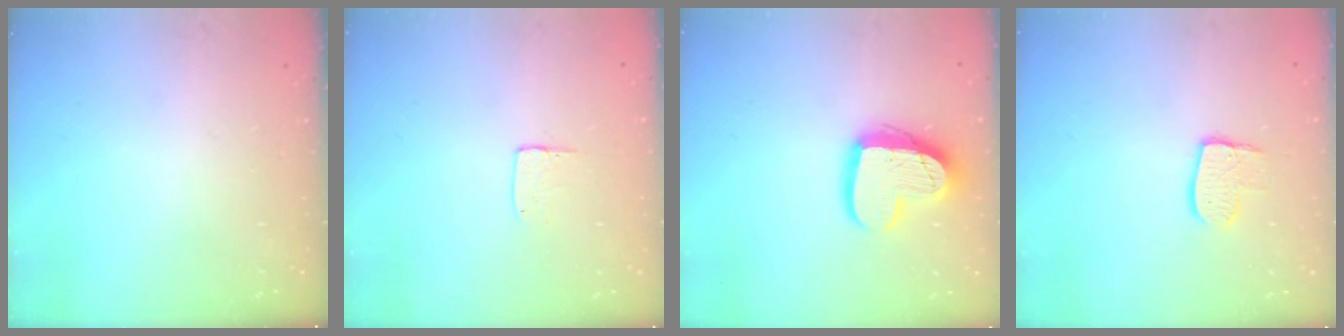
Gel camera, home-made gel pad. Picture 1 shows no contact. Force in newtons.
{"total": 5.8, "press": 5.8, "slide": 0.4}
{"total": 15.9, "press": 15.9, "slide": 1.3}
{"total": 8.7, "press": 8.6, "slide": 0.7}